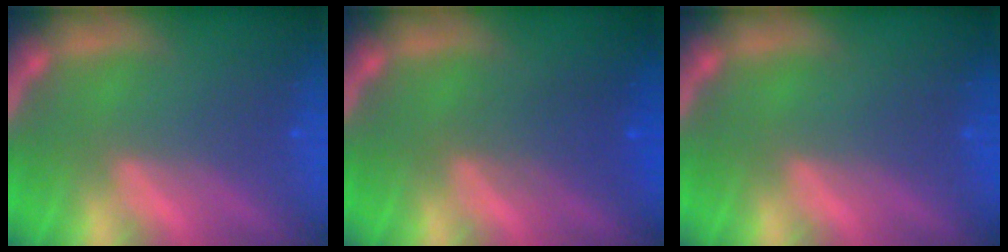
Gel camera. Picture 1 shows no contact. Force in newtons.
{"total": 2.5}
{"total": 0.0}